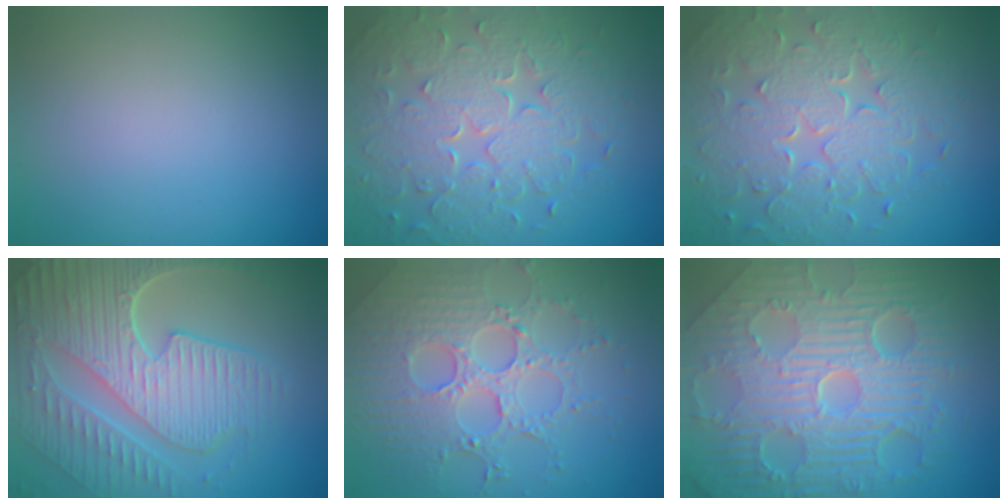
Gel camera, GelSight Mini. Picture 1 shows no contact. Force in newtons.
{"total": 8.1, "press": 5.9, "slide": 5.6}
{"total": 8.1, "press": 5.9, "slide": 5.6}
{"total": 9.1, "press": 6.5, "slide": 6.4}
{"total": 6.0, "press": 5.0, "slide": 3.4}
{"total": 11.1, "press": 7.2, "slide": 8.4}